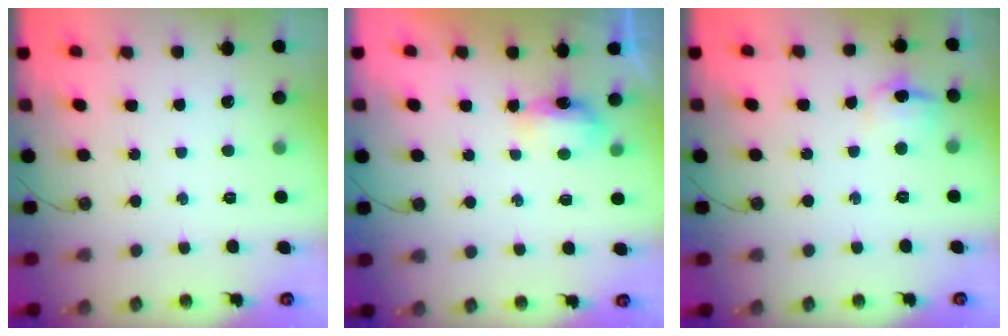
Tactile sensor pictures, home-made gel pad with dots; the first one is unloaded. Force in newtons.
{"total": 7.1, "press": 5.4, "slide": 4.6}
{"total": 9.1, "press": 9.1, "slide": 0.9}